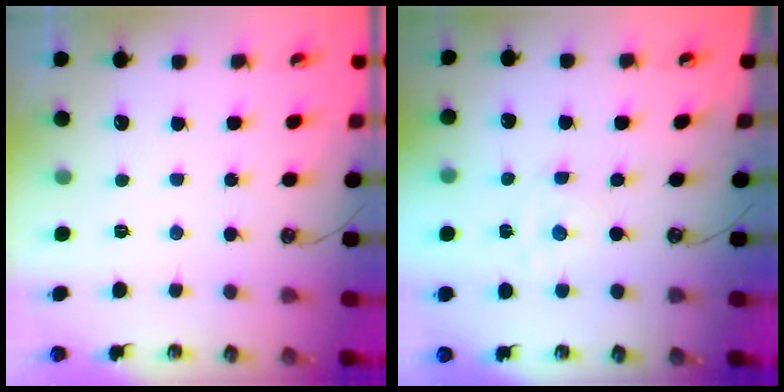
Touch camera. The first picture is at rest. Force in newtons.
{"total": 0.0}